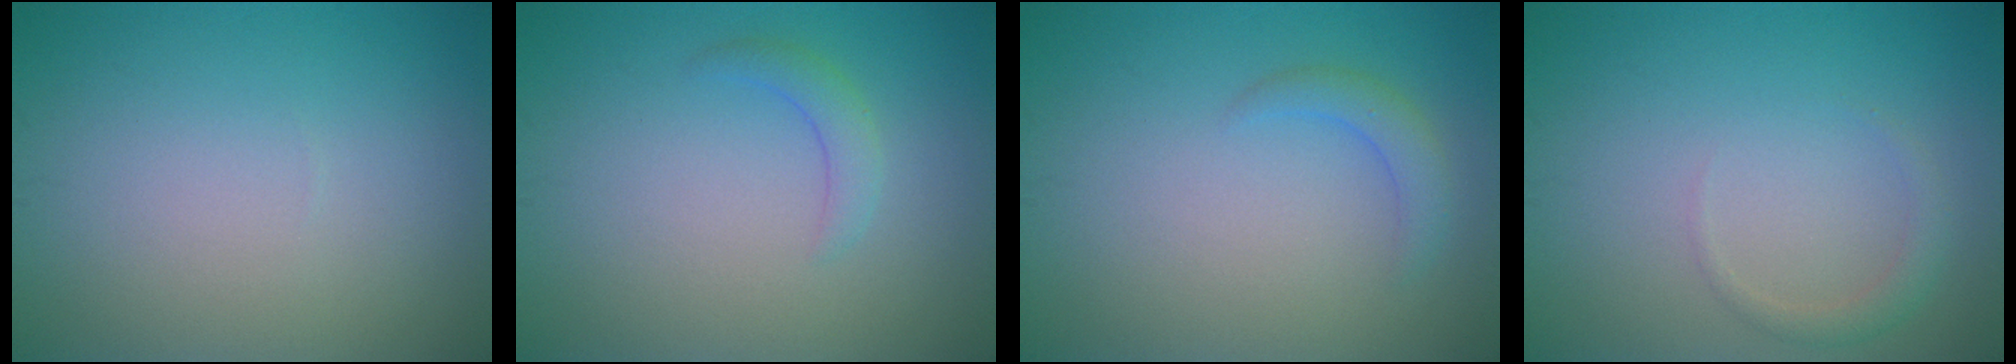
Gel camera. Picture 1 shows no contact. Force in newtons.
{"total": 1.6, "press": 1.6, "slide": 0.2}
{"total": 1.7, "press": 1.7, "slide": 0.2}
{"total": 1.3, "press": 1.3, "slide": 0.1}